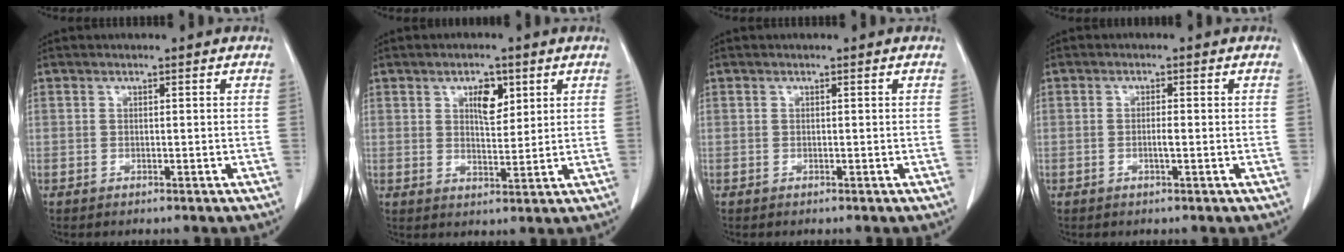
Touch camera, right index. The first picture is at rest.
{"total": 4.8, "force": [2.2, 2.2, 3.6], "torque": [-0.061, 0.001, 0.039]}
{"total": 0.0}
{"total": 1.5, "force": [-0.3, 0.1, 1.5], "torque": [-0.030, 0.000, -0.005]}